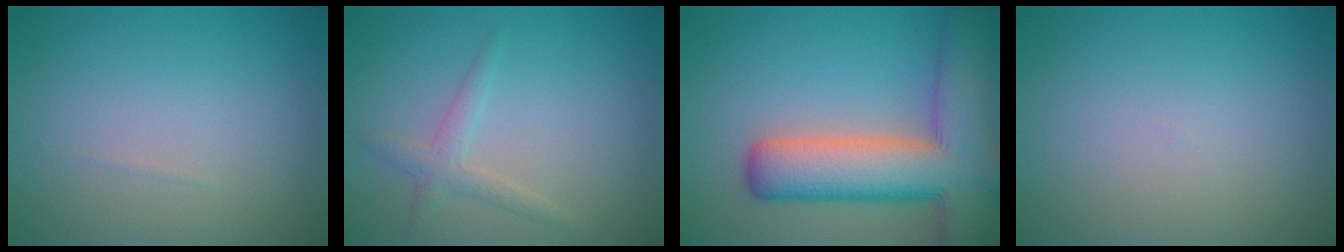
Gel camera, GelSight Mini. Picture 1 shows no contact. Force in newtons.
{"total": 1.8, "press": 1.8, "slide": 0.1}
{"total": 11.2, "press": 11.2, "slide": 0.7}
{"total": 0.0}